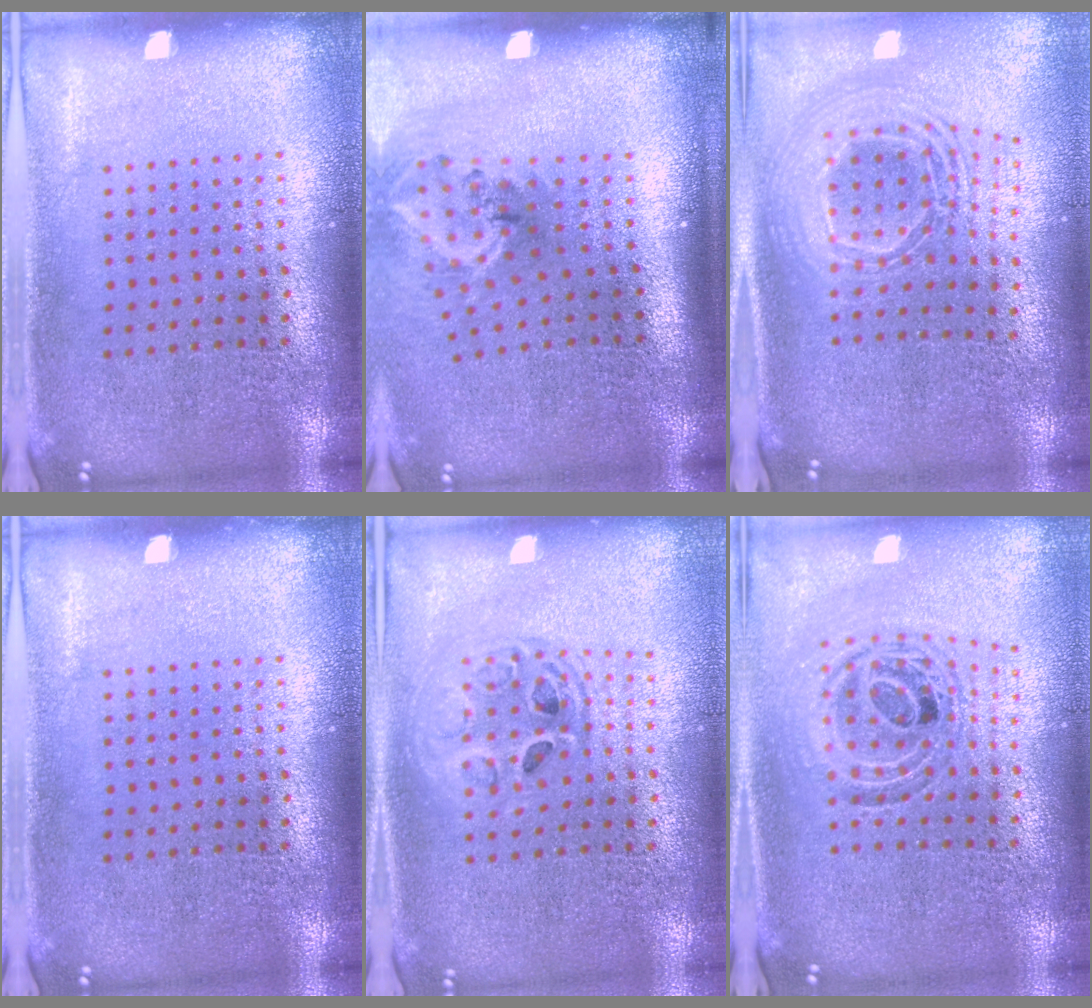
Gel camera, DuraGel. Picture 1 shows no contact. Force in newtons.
{"total": 2.0, "press": 1.3, "slide": 1.5}
{"total": 2.4, "press": 1.8, "slide": 1.6}
{"total": 0.0}
{"total": 1.5, "press": 1.2, "slide": 0.8}
{"total": 1.0, "press": 0.9, "slide": 0.2}